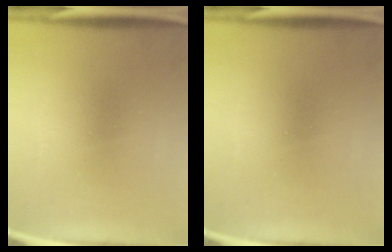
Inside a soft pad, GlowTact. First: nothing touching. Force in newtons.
{"total": 0.0}